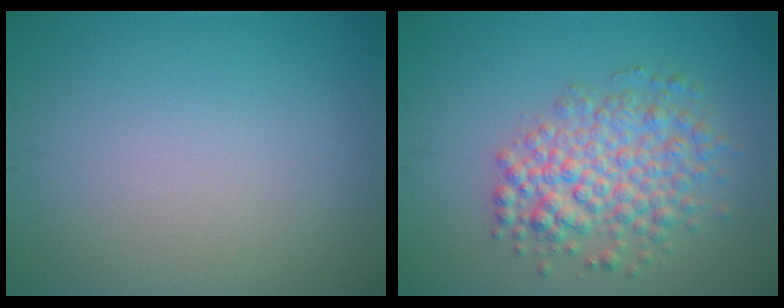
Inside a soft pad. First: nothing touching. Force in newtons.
{"total": 5.2, "press": 5.2, "slide": 0.2}